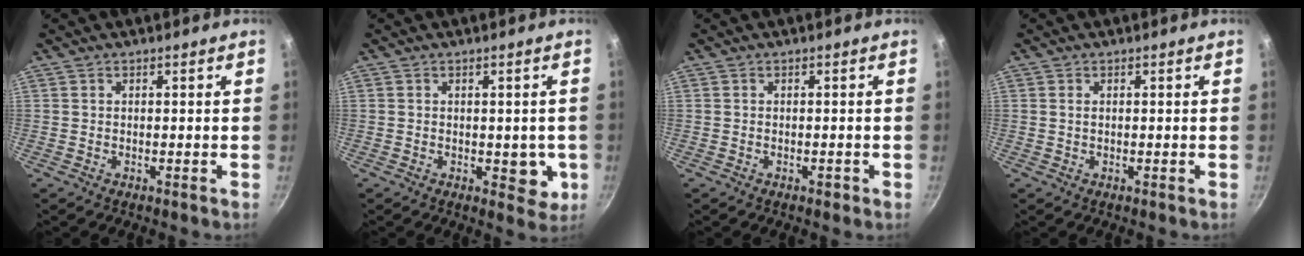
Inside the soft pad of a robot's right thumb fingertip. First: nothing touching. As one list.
[{"total": 4.9, "force": [-0.7, 3.1, 3.8], "torque": [-0.021, -0.003, -0.006]}, {"total": 0.8, "force": [-0.5, 0.4, 0.5], "torque": [-0.006, 0.003, -0.004]}, {"total": 0.8, "force": [0.2, 0.5, 0.6], "torque": [-0.012, 0.001, 0.003]}]